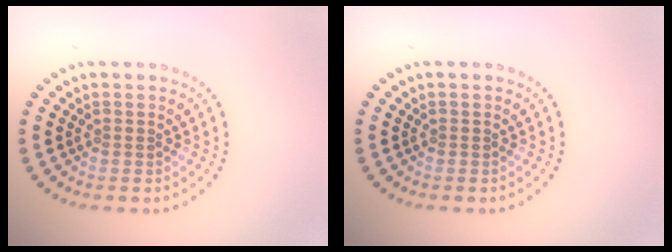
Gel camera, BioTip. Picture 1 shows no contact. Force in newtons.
{"total": 0.0}